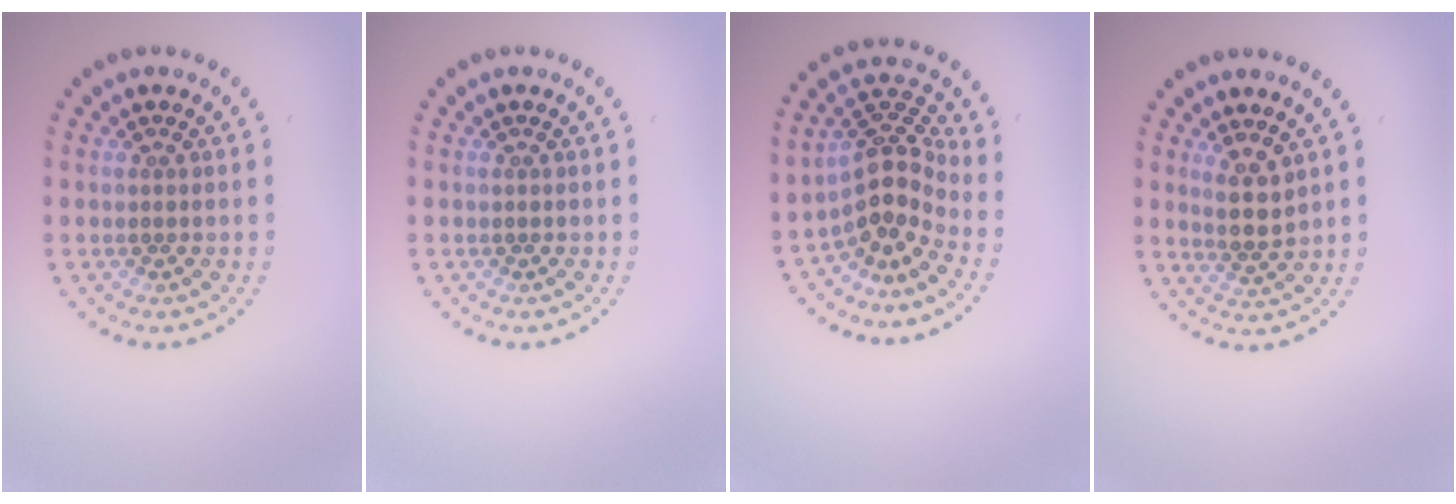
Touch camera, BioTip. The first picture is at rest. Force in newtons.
{"total": 0.0}
{"total": 4.2, "press": 3.0, "slide": 3.0}
{"total": 2.7, "press": 2.3, "slide": 1.5}